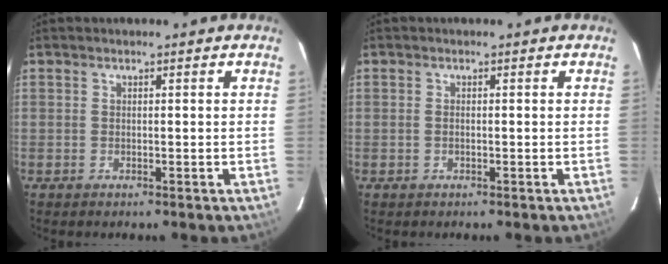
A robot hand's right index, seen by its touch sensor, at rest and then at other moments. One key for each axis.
{"total": 0.5, "fx": -0.1, "fy": 0.3, "fz": 0.4, "tx": -0.010, "ty": 0.001, "tz": -0.004}